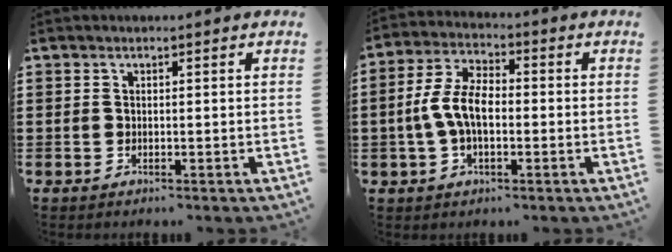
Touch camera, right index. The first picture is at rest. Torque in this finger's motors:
{"motor_torque": [1.36, -0.69, 0.45, 0.21]}